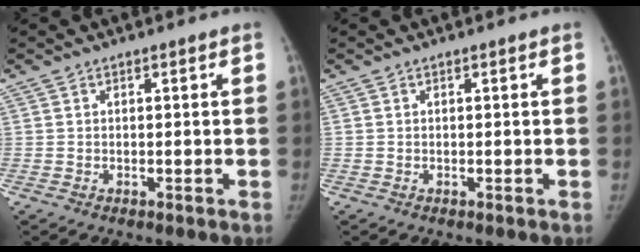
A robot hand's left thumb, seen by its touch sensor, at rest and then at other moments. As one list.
[{"total": 0.0}]